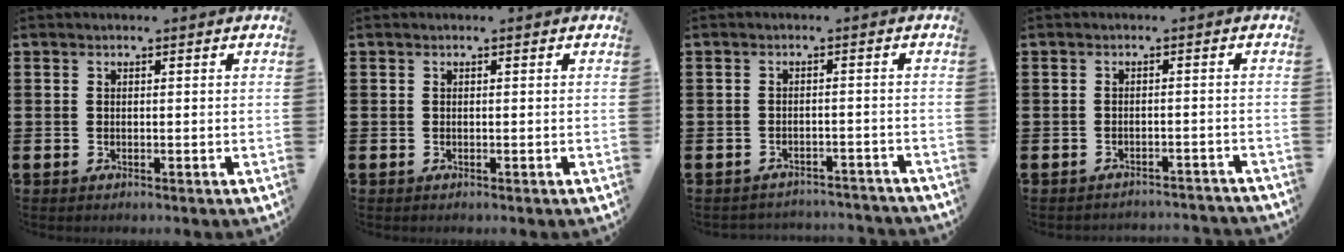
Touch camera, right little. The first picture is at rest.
{"total": 0.0}
{"total": 1.9, "force": [-1.9, 0.0, -0.1], "torque": [-0.004, 0.002, -0.041]}
{"total": 1.6, "force": [-1.6, -0.1, 0.0], "torque": [-0.004, 0.004, -0.033]}